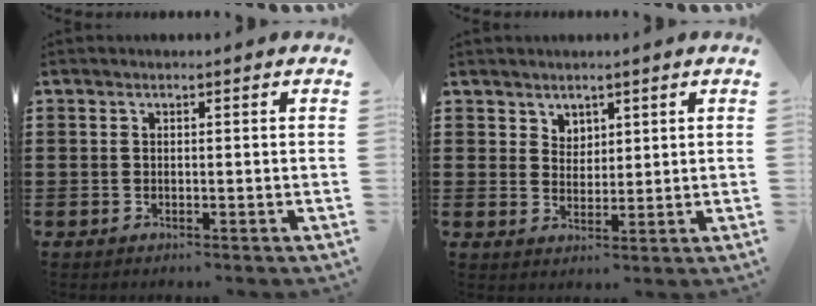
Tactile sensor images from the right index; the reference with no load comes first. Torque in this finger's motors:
{"motor_torque": [-0.03, 0.03, 0.01, 0.00]}